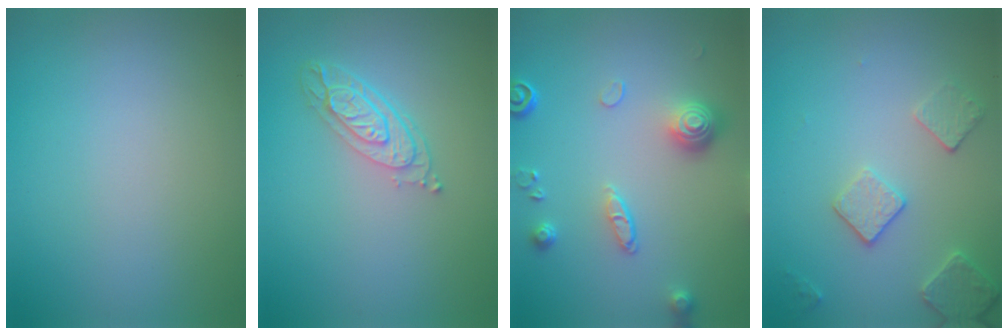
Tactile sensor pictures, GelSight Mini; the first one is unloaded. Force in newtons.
{"total": 3.6, "press": 2.7, "slide": 2.4}
{"total": 3.9, "press": 3.1, "slide": 2.4}
{"total": 2.6, "press": 2.5, "slide": 0.8}